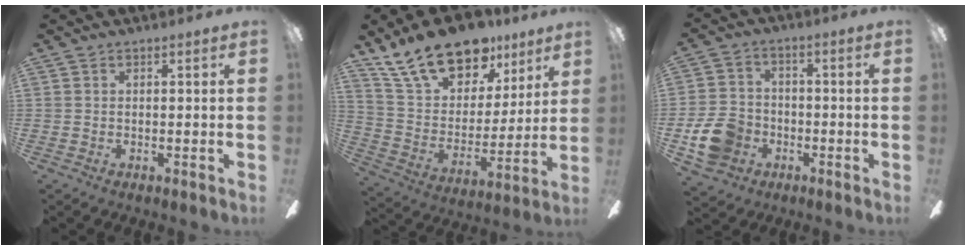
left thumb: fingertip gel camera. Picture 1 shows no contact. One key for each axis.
{"total": 20.6, "fx": 15.2, "fy": 10.4, "fz": 9.2, "tx": -0.175, "ty": -0.092, "tz": 0.279}
{"total": 11.3, "fx": -4.3, "fy": 8.9, "fz": 5.6, "tx": -0.130, "ty": 0.034, "tz": -0.078}